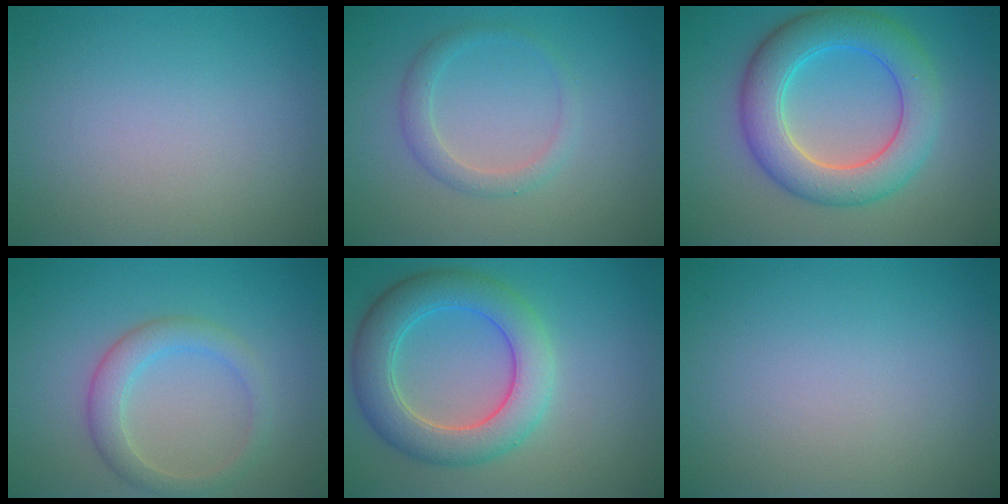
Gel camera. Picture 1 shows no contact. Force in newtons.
{"total": 1.9, "press": 1.9, "slide": 0.2}
{"total": 7.1, "press": 7.1, "slide": 0.4}
{"total": 3.0, "press": 3.0, "slide": 0.0}
{"total": 6.4, "press": 6.4, "slide": 0.3}
{"total": 0.0}